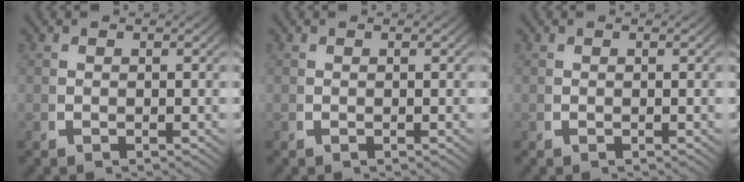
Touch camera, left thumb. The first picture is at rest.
{"total": 0.0}
{"total": 0.0}